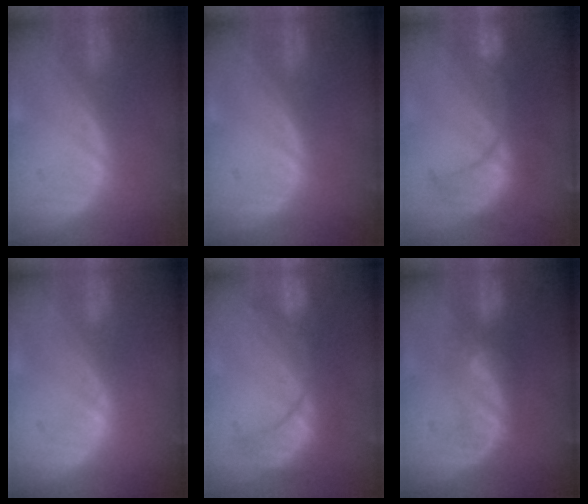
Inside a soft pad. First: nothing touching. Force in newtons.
{"total": 0.0}
{"total": 8.3, "press": 8.3, "slide": 1.0}
{"total": 0.7, "press": 0.6, "slide": 0.4}
{"total": 8.0, "press": 7.9, "slide": 1.6}
{"total": 5.2, "press": 5.1, "slide": 1.3}